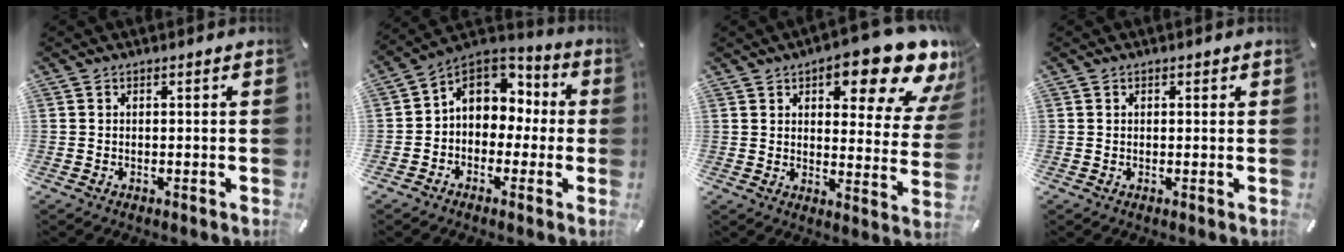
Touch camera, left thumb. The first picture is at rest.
{"total": 9.7, "force": [1.5, 8.2, 4.9], "torque": [-0.091, 0.001, 0.031]}
{"total": 17.5, "force": [10.8, 6.9, 11.9], "torque": [-0.147, -0.073, 0.172]}
{"total": 0.7, "force": [0.3, 0.6, 0.1], "torque": [-0.002, 0.006, 0.004]}